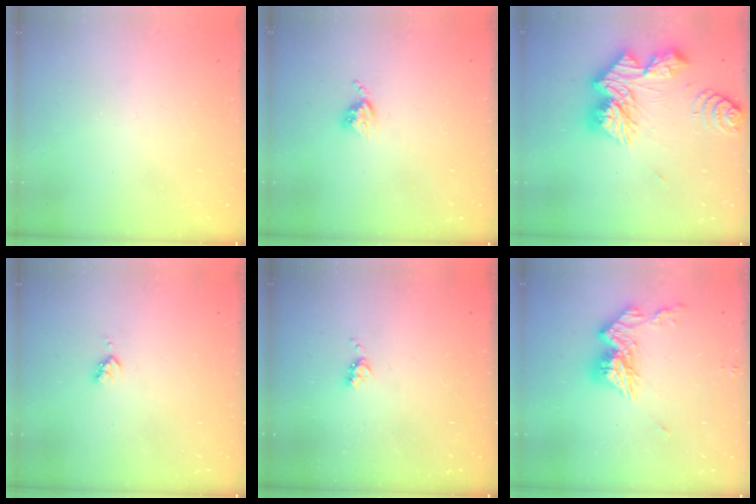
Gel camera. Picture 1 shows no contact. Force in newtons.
{"total": 4.3, "press": 4.2, "slide": 0.5}
{"total": 19.9, "press": 19.8, "slide": 1.7}
{"total": 3.2, "press": 3.2, "slide": 0.4}
{"total": 3.9, "press": 3.8, "slide": 0.6}
{"total": 12.3, "press": 12.2, "slide": 1.0}